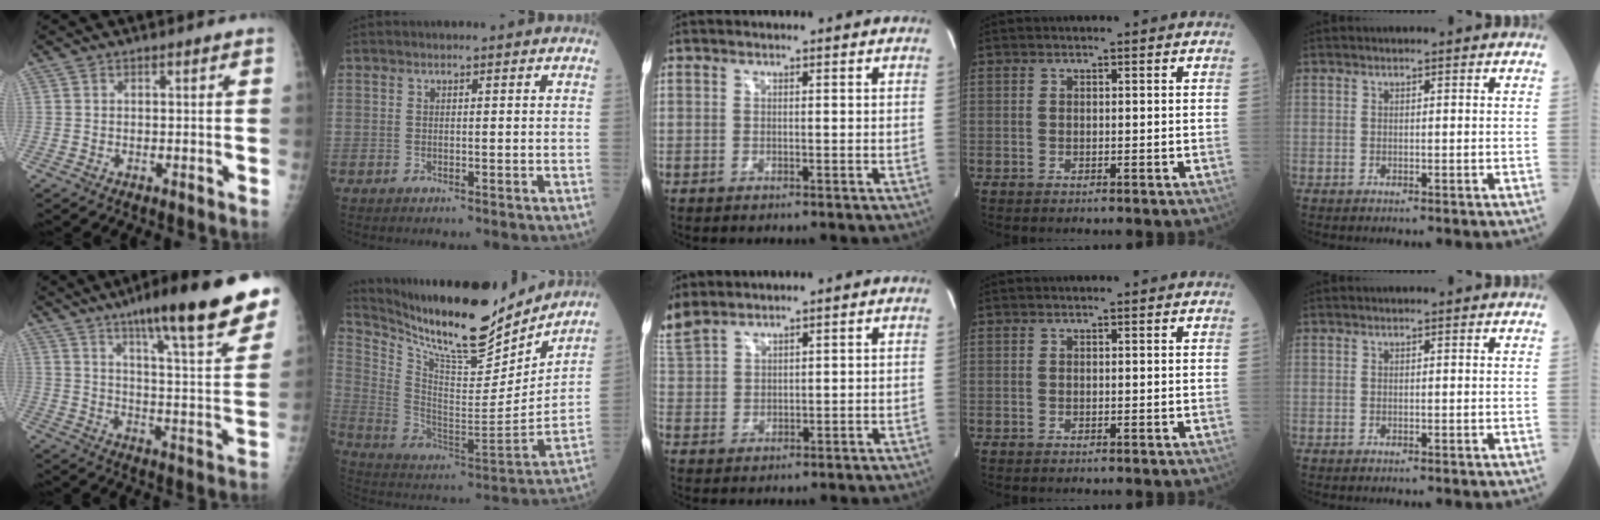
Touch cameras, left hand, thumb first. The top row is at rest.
{"thumb": {"total": 23.1, "force": [15.5, 3.3, 16.8], "torque": [-0.223, -0.060, 0.224]}, "index": {"total": 21.5, "force": [18.8, 3.7, 9.7], "torque": [-0.181, -0.029, 0.308]}, "middle": {"total": 6.7, "force": [6.1, 1.9, 2.3], "torque": [-0.076, 0.013, 0.139]}}